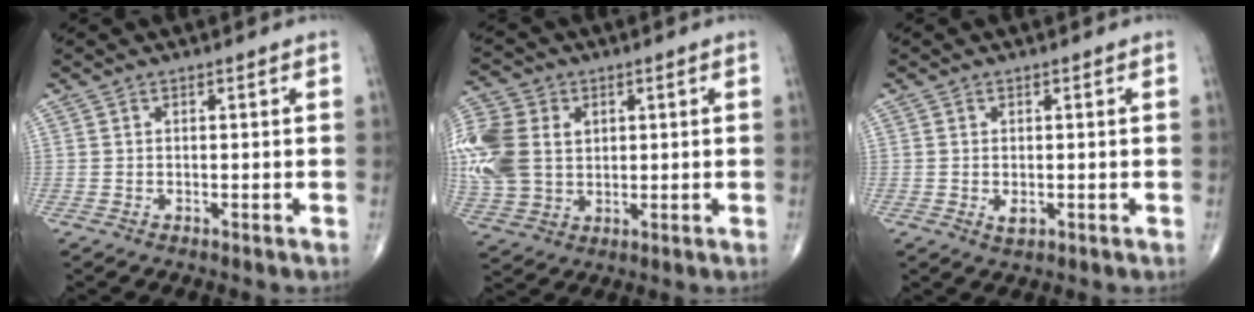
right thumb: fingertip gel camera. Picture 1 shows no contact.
{"total": 17.7, "force": [2.8, 13.6, 11.0], "torque": [-0.267, 0.008, 0.060]}
{"total": 1.7, "force": [-0.3, 1.0, 1.3], "torque": [-0.022, -0.004, -0.004]}